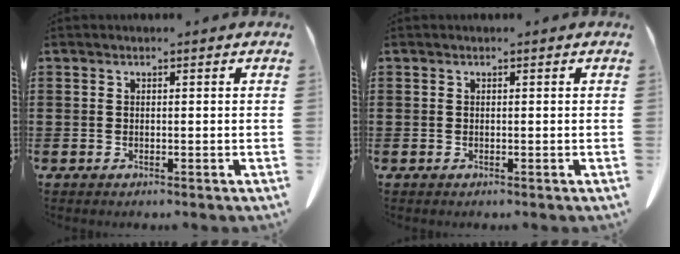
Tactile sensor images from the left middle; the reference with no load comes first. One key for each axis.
{"total": 0.0}